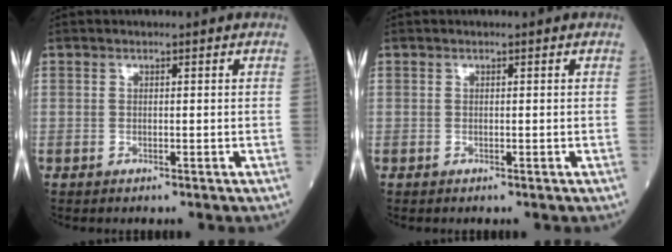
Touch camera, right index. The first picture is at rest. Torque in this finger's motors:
{"motor_torque": [0.00, 0.00, 0.00, -0.01]}